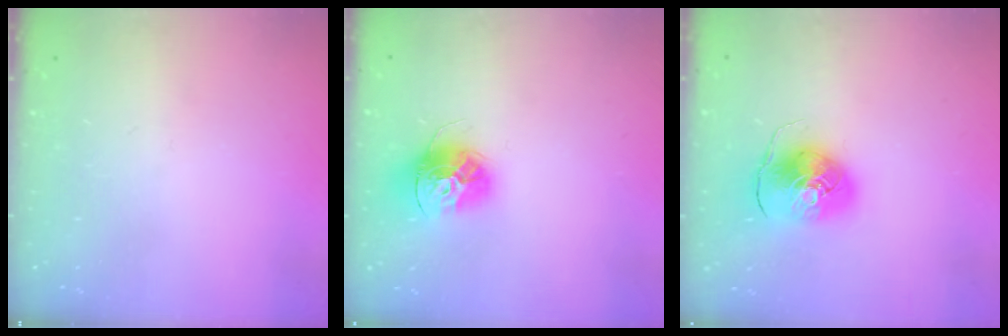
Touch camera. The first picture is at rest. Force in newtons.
{"total": 14.9, "press": 14.8, "slide": 1.3}
{"total": 9.7, "press": 9.6, "slide": 1.3}